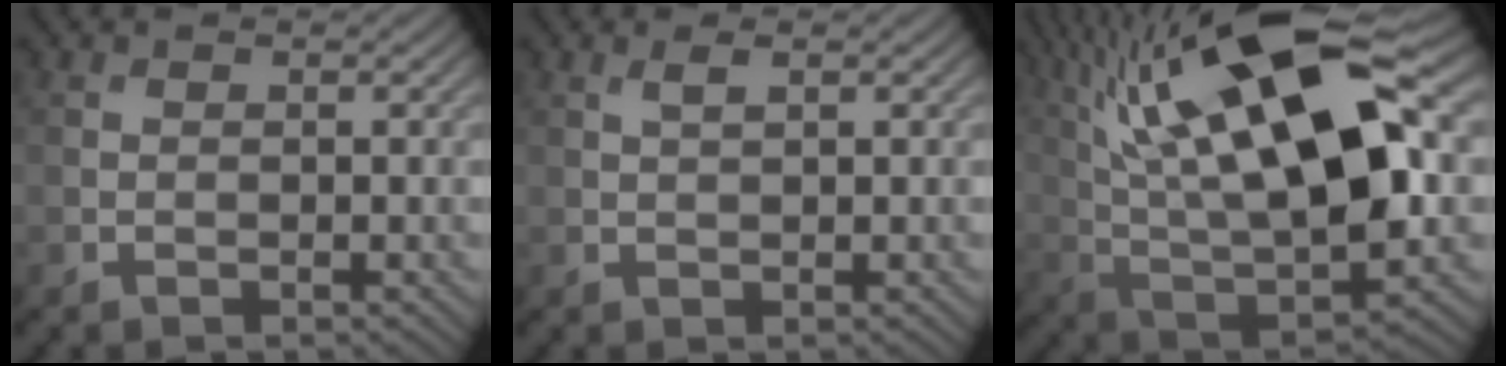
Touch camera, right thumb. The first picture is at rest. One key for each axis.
{"total": 1.2, "fx": 0.6, "fy": 0.3, "fz": 1.0, "tx": -0.022, "ty": 0.003, "tz": 0.013}
{"total": 20.3, "fx": 6.8, "fy": 7.6, "fz": 17.6, "tx": -0.343, "ty": 0.033, "tz": 0.126}